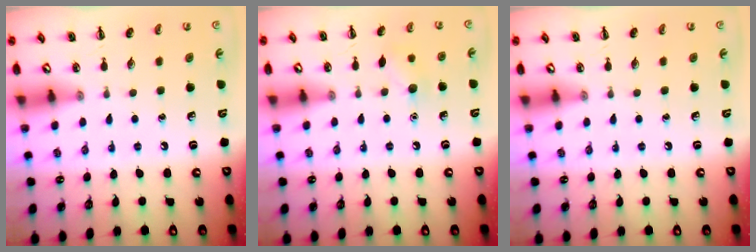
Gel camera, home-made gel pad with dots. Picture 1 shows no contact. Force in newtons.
{"total": 7.8, "press": 7.5, "slide": 2.0}
{"total": 0.0}